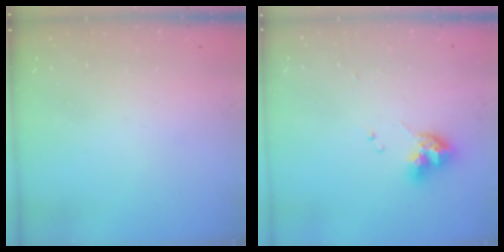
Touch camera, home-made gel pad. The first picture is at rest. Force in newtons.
{"total": 9.8, "press": 9.7, "slide": 1.1}